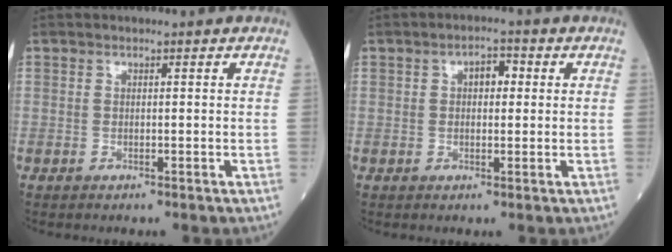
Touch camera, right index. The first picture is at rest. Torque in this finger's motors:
{"motor_torque": [0.05, 0.02, 0.02, 0.01]}